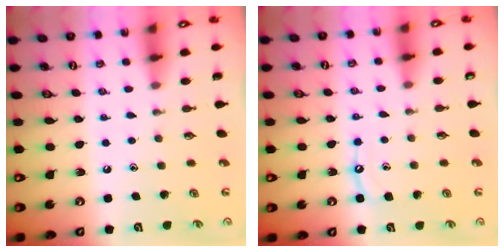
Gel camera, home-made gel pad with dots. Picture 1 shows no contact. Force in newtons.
{"total": 6.0, "press": 6.0, "slide": 0.6}